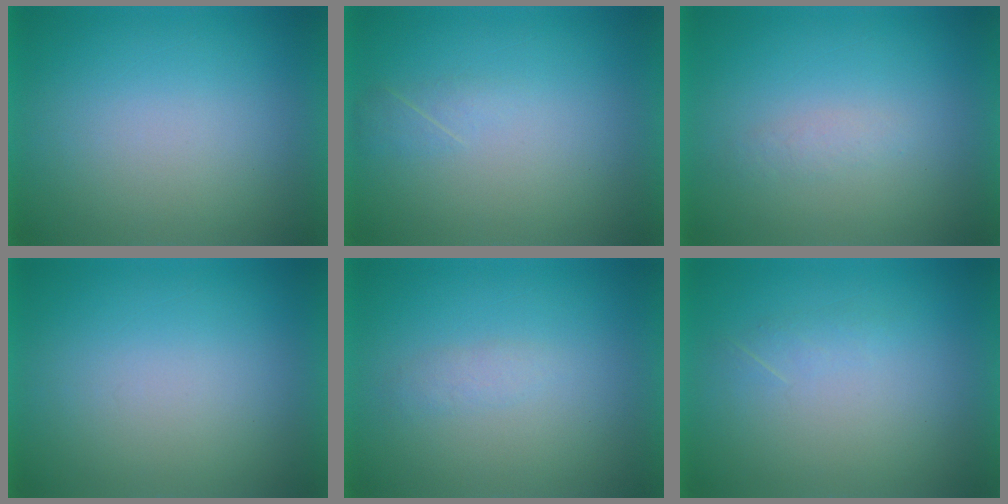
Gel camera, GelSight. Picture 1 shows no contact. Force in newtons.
{"total": 1.6}
{"total": 1.3}
{"total": 0.0}
{"total": 1.5}
{"total": 1.3}